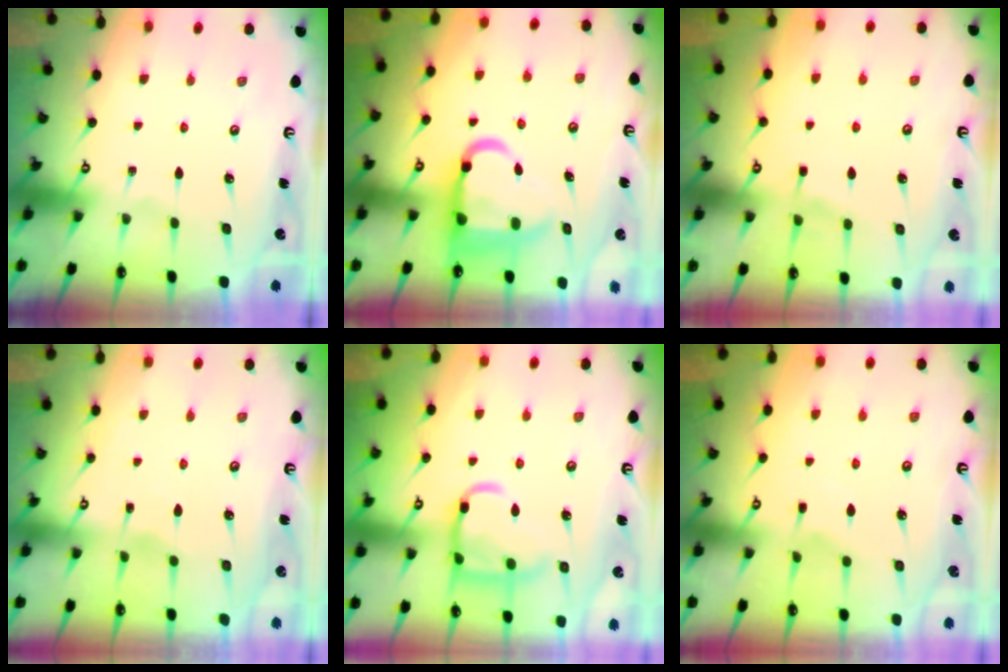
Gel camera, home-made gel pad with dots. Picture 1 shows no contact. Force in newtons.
{"total": 12.0, "press": 11.9, "slide": 1.6}
{"total": 3.2, "press": 3.2, "slide": 0.5}
{"total": 2.6, "press": 2.5, "slide": 0.2}
{"total": 13.8, "press": 13.8, "slide": 1.3}
{"total": 3.3, "press": 3.3, "slide": 0.7}